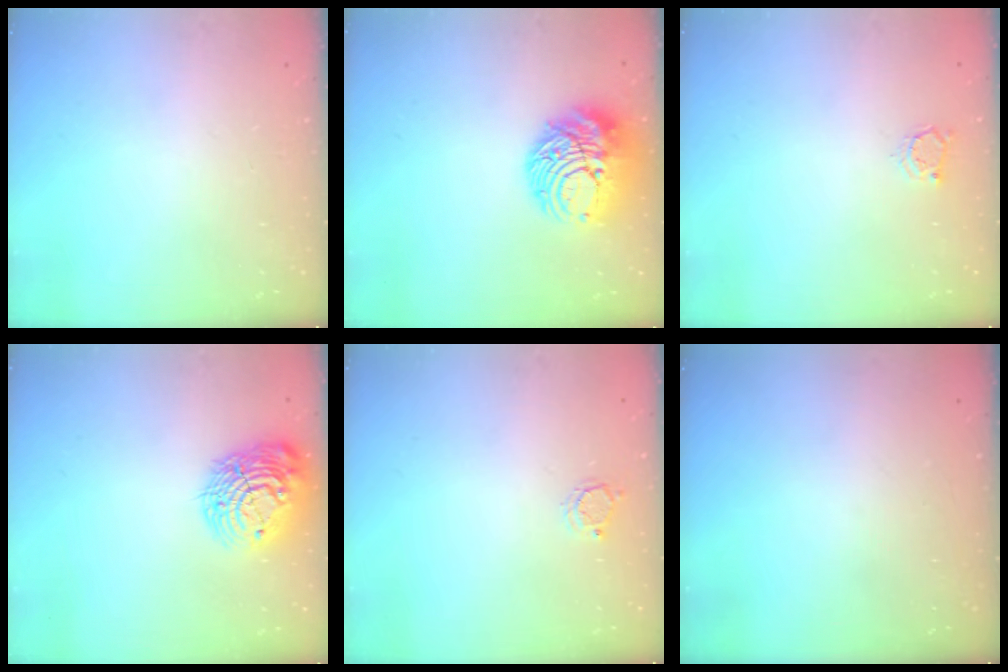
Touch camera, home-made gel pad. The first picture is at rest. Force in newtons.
{"total": 12.2, "press": 12.1, "slide": 1.0}
{"total": 3.1, "press": 3.0, "slide": 0.5}
{"total": 15.0, "press": 14.9, "slide": 1.1}
{"total": 3.4, "press": 3.4, "slide": 0.4}
{"total": 0.0}